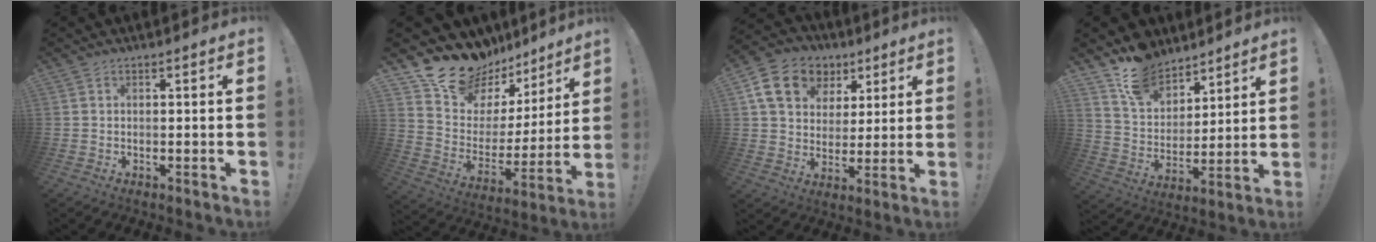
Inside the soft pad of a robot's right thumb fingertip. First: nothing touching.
{"total": 16.6, "force": [15.0, 6.8, 1.9], "torque": [-0.047, -0.135, 0.288]}
{"total": 15.6, "force": [7.1, 11.9, 7.1], "torque": [-0.097, -0.027, 0.140]}
{"total": 14.1, "force": [11.1, 7.9, 3.5], "torque": [-0.066, -0.083, 0.213]}